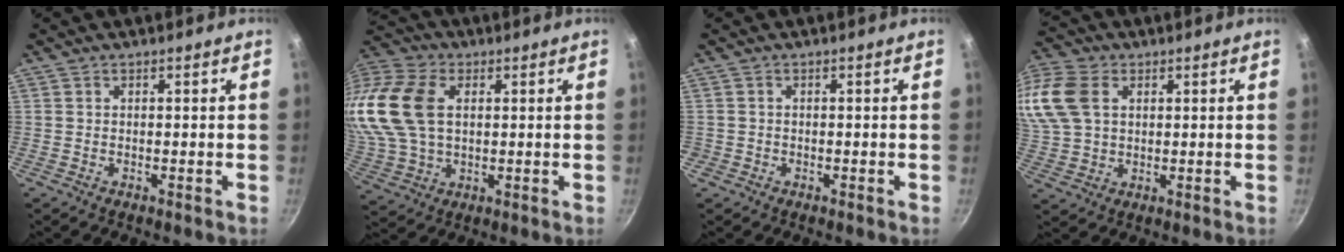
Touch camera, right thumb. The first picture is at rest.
{"total": 17.1, "force": [3.1, 11.6, 12.1], "torque": [-0.253, 0.014, 0.060]}
{"total": 0.9, "force": [-0.4, 0.8, 0.1], "torque": [-0.002, 0.002, -0.005]}
{"total": 16.7, "force": [4.8, 12.1, 10.5], "torque": [-0.245, 0.015, 0.091]}